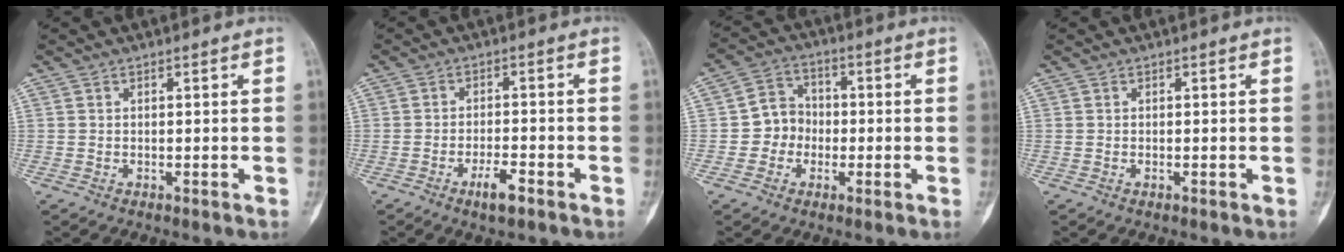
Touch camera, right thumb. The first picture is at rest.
{"total": 4.4, "force": [-2.6, 1.3, 3.3], "torque": [-0.054, 0.013, -0.043]}
{"total": 6.7, "force": [-1.2, 6.1, 2.4], "torque": [-0.003, 0.024, -0.033]}
{"total": 0.0}